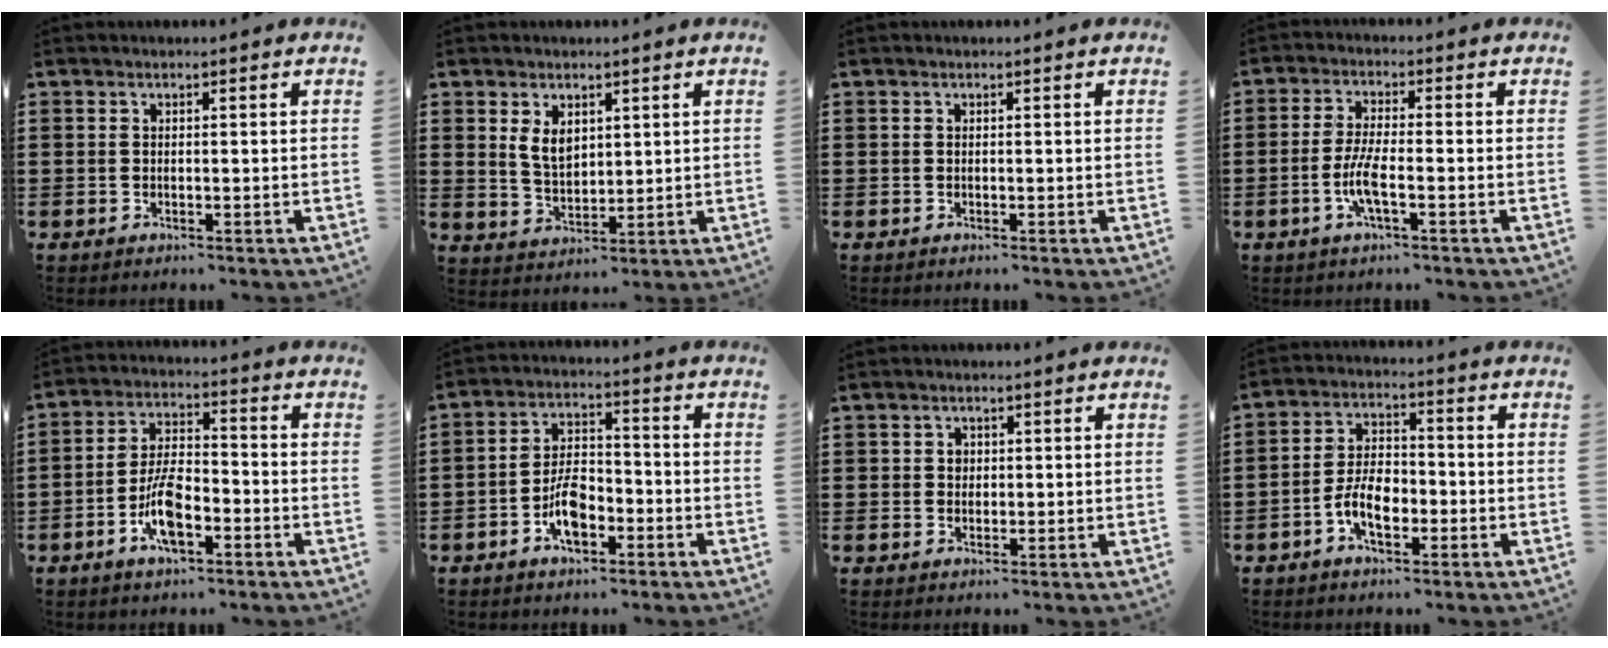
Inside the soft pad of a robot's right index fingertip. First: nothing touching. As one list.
[{"total": 4.2, "force": [1.8, 2.6, 2.8], "torque": [-0.054, 0.003, 0.031]}, {"total": 0.0}, {"total": 5.0, "force": [-1.9, 0.9, 4.6], "torque": [-0.105, -0.007, -0.044]}, {"total": 8.0, "force": [-3.4, 3.2, 6.4], "torque": [-0.137, 0.001, -0.067]}, {"total": 6.6, "force": [-3.0, 3.3, 4.9], "torque": [-0.100, 0.007, -0.059]}, {"total": 1.3, "force": [0.3, 1.1, 0.6], "torque": [-0.013, 0.007, 0.005]}, {"total": 6.3, "force": [-2.6, 3.5, 4.6], "torque": [-0.101, 0.004, -0.052]}]